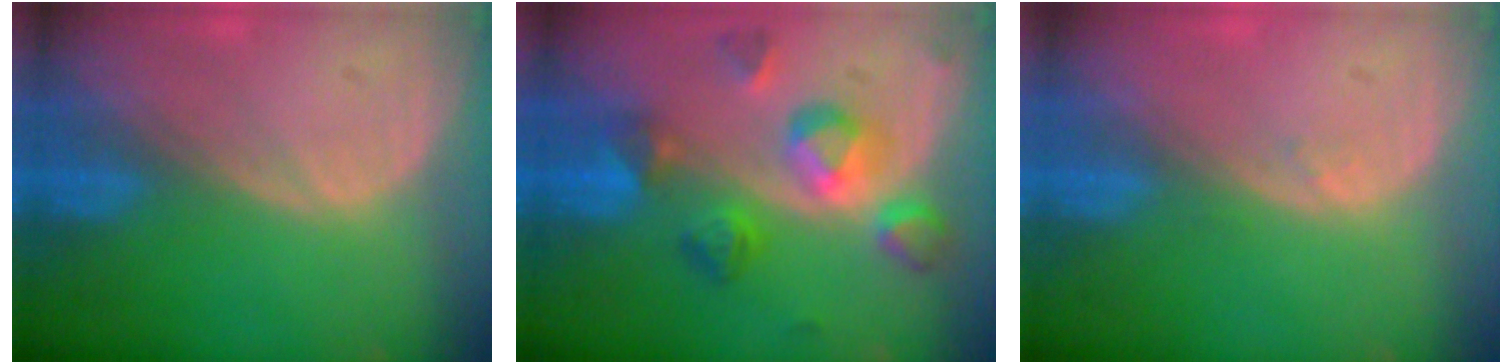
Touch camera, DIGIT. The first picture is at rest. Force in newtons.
{"total": 8.2, "press": 8.2, "slide": 0.3}
{"total": 0.7, "press": 0.6, "slide": 0.3}